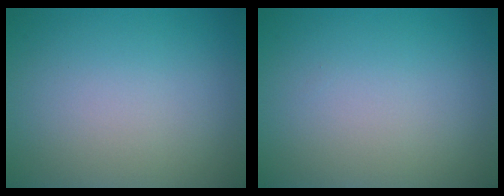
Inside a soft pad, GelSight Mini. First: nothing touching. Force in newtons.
{"total": 0.0}